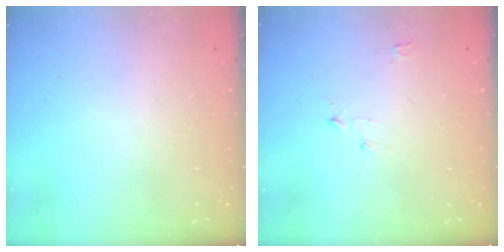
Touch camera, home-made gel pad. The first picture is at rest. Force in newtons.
{"total": 2.7, "press": 2.6, "slide": 0.3}